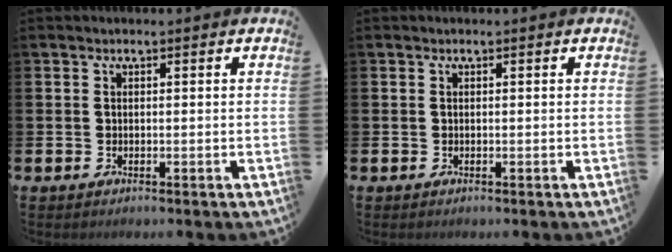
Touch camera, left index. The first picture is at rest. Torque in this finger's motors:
{"motor_torque": [-0.01, 0.01, 0.04, 0.00]}